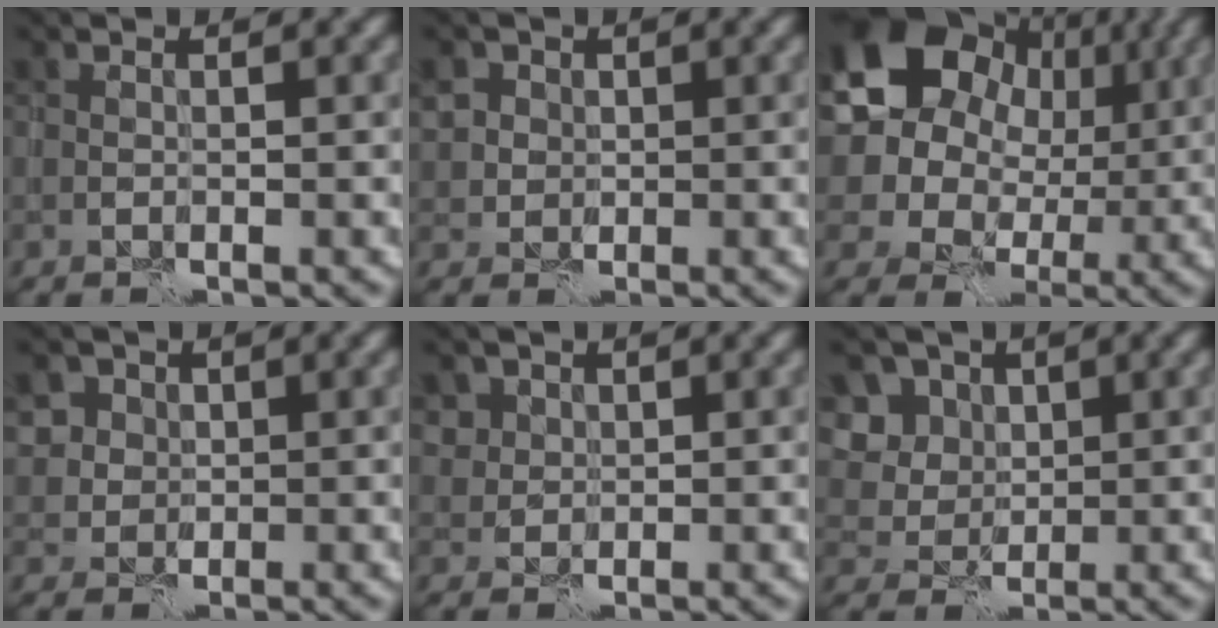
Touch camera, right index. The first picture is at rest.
{"total": 2.9, "force": [0.8, 2.7, 0.9], "torque": [-0.024, 0.009, 0.020]}
{"total": 19.8, "force": [6.1, 16.8, 8.6], "torque": [-0.181, 0.033, 0.069]}
{"total": 3.9, "force": [1.6, 3.4, 1.1], "torque": [-0.029, 0.004, 0.034]}
{"total": 2.0, "force": [1.1, 1.6, 0.2], "torque": [-0.008, -0.005, 0.028]}
{"total": 7.0, "force": [3.1, 5.6, 2.7], "torque": [-0.060, 0.013, 0.046]}